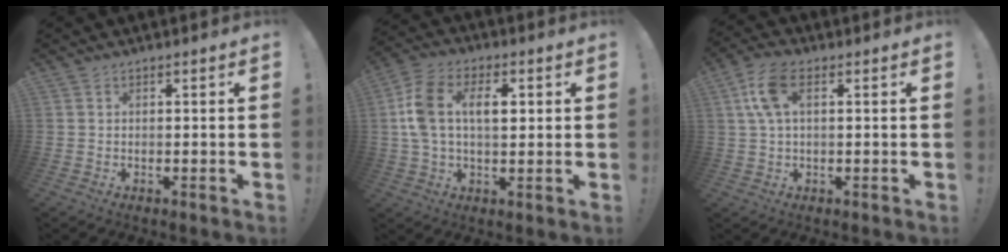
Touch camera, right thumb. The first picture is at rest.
{"total": 12.6, "force": [1.9, 7.8, 9.8], "torque": [-0.181, 0.013, 0.034]}
{"total": 8.8, "force": [2.5, 4.1, 7.3], "torque": [-0.142, 0.005, 0.048]}